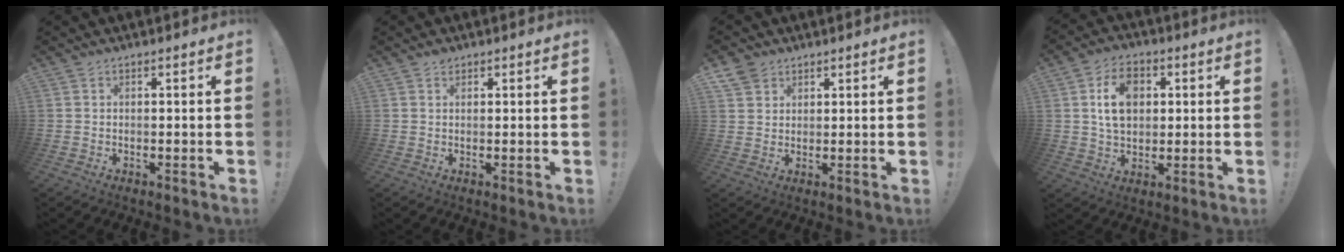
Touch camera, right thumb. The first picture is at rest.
{"total": 1.4, "force": [1.1, 0.8, 0.4], "torque": [0.008, -0.007, 0.017]}
{"total": 5.0, "force": [3.4, 3.5, 1.1], "torque": [-0.026, -0.013, 0.066]}
{"total": 11.0, "force": [2.8, 8.1, 6.9], "torque": [-0.103, 0.003, 0.050]}